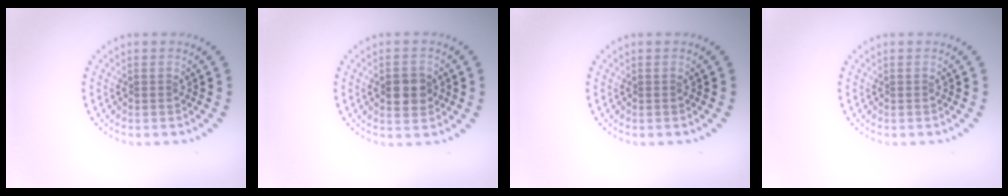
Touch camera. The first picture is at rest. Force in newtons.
{"total": 2.8, "press": 2.8, "slide": 0.3}
{"total": 0.0}
{"total": 0.0}